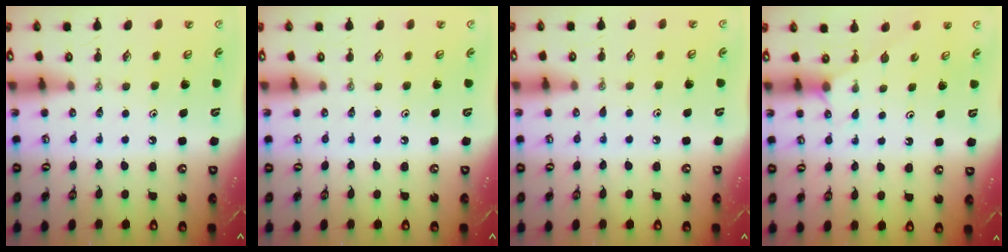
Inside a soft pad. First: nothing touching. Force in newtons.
{"total": 0.0}
{"total": 3.4, "press": 3.4, "slide": 0.5}
{"total": 2.5, "press": 2.5, "slide": 0.4}